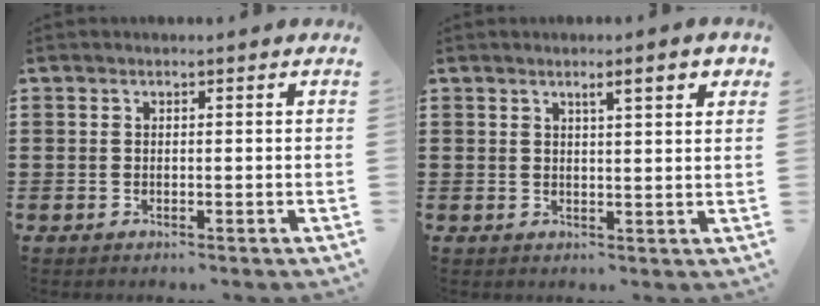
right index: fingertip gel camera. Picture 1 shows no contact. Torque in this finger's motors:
{"motor_torque": [0.30, 0.00, 0.12, 0.02]}